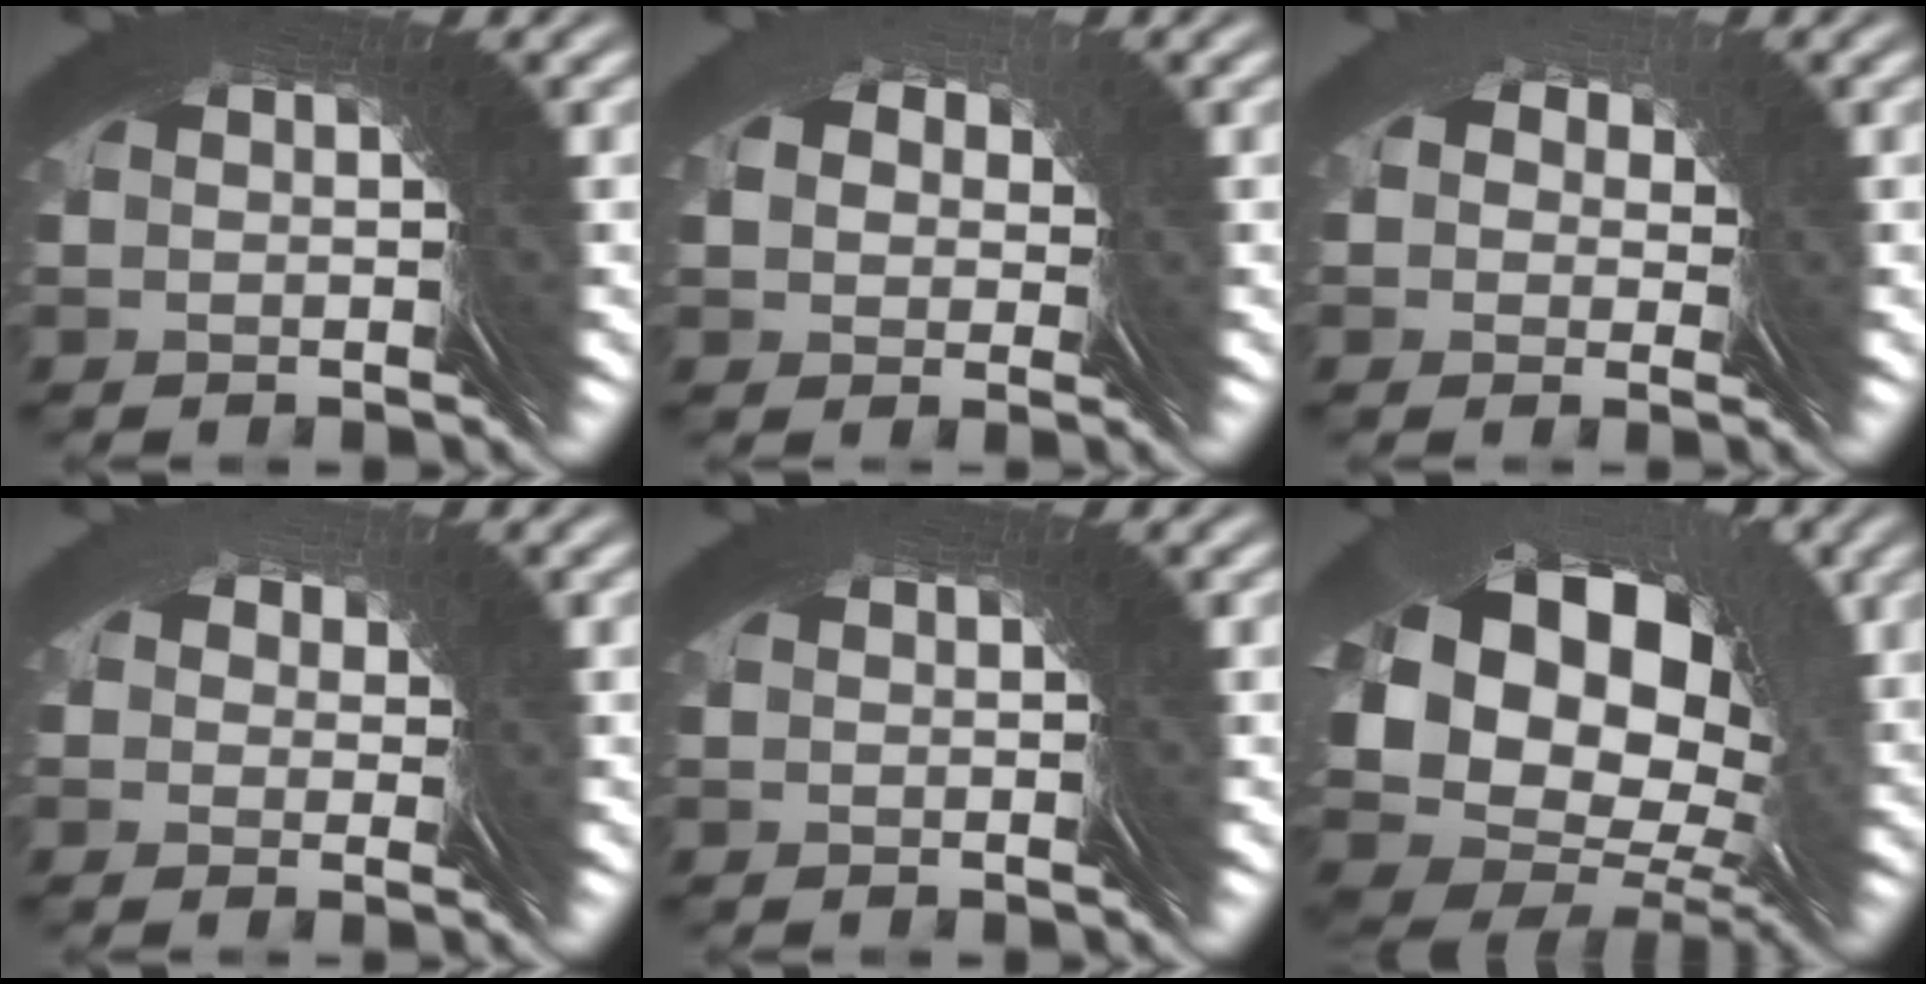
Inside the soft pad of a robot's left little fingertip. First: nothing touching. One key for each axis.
{"total": 2.3, "fx": 1.0, "fy": 2.1, "fz": -0.2, "tx": -0.010, "ty": 0.002, "tz": 0.018}
{"total": 2.9, "fx": 1.2, "fy": 2.6, "fz": 0.2, "tx": -0.013, "ty": 0.005, "tz": 0.017}
{"total": 1.9, "fx": 0.9, "fy": 1.6, "fz": -0.1, "tx": -0.012, "ty": 0.003, "tz": 0.015}
{"total": 0.0}
{"total": 8.5, "fx": 0.1, "fy": 7.4, "fz": 4.3, "tx": -0.091, "ty": -0.012, "tz": -0.002}